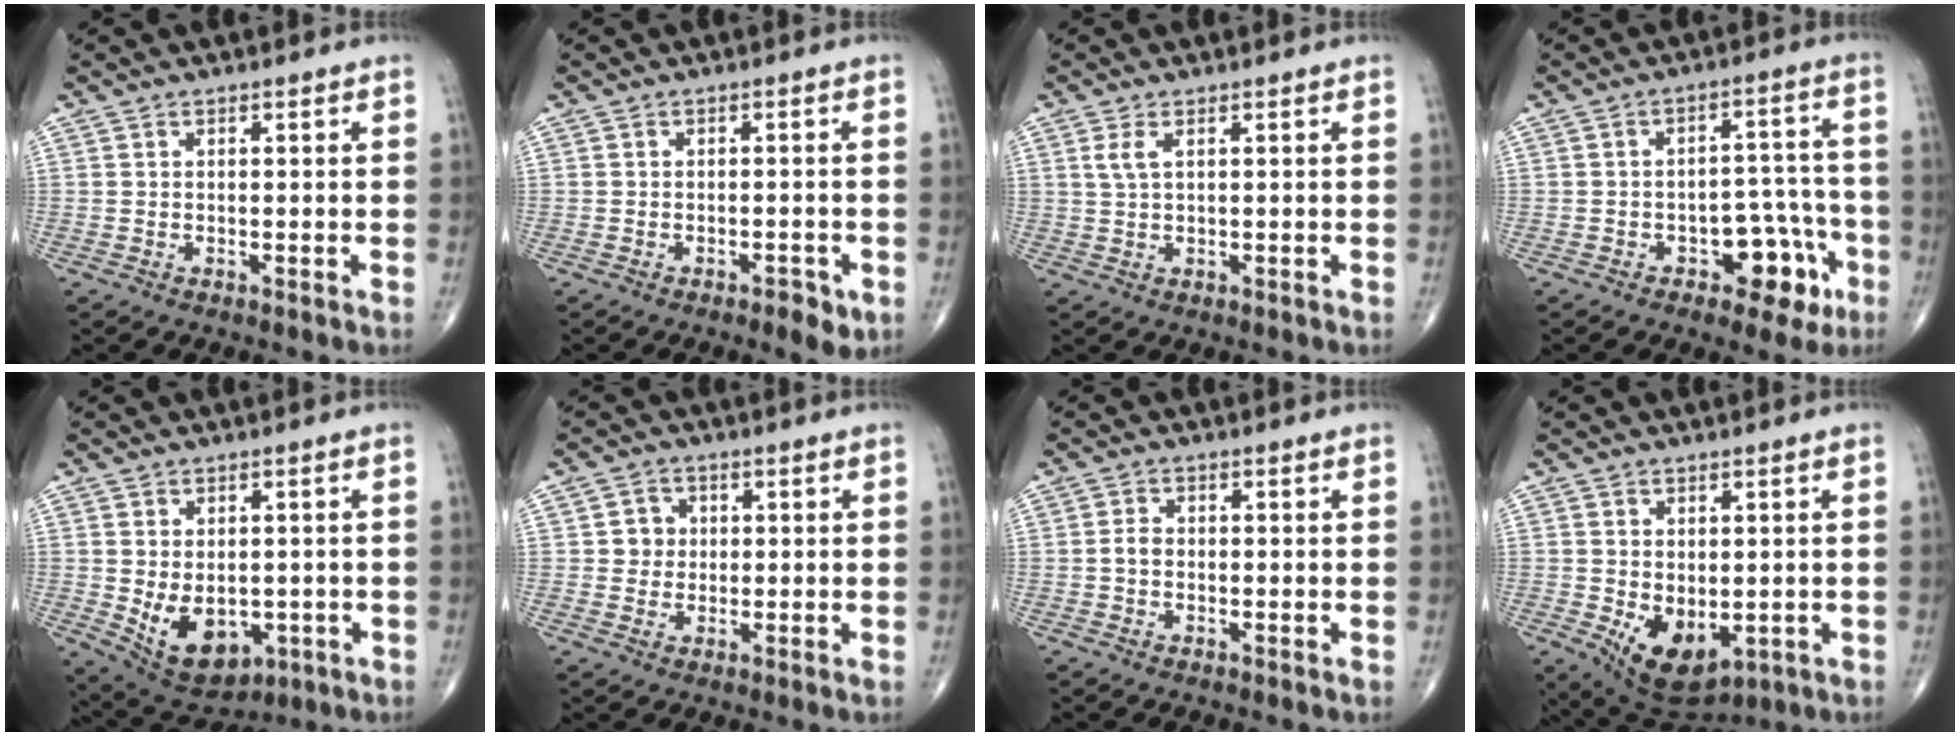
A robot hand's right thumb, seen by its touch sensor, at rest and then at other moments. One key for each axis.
{"total": 3.2, "fx": -1.6, "fy": 1.3, "fz": 2.5, "tx": -0.033, "ty": 0.003, "tz": -0.020}
{"total": 2.5, "fx": 1.0, "fy": 1.0, "fz": 2.0, "tx": -0.048, "ty": 0.005, "tz": 0.027}
{"total": 9.9, "fx": -4.7, "fy": 5.6, "fz": 6.7, "tx": -0.045, "ty": 0.046, "tz": -0.058}
{"total": 10.7, "fx": -2.0, "fy": 7.2, "fz": 7.7, "tx": -0.102, "ty": -0.008, "tz": -0.008}
{"total": 3.9, "fx": 0.5, "fy": 3.7, "fz": 1.1, "tx": 0.007, "ty": 0.005, "tz": 0.004}
{"total": 2.3, "fx": -0.5, "fy": 1.8, "fz": 1.4, "tx": -0.019, "ty": 0.008, "tz": -0.013}
{"total": 9.9, "fx": -2.0, "fy": 6.1, "fz": 7.6, "tx": -0.105, "ty": -0.016, "tz": -0.009}